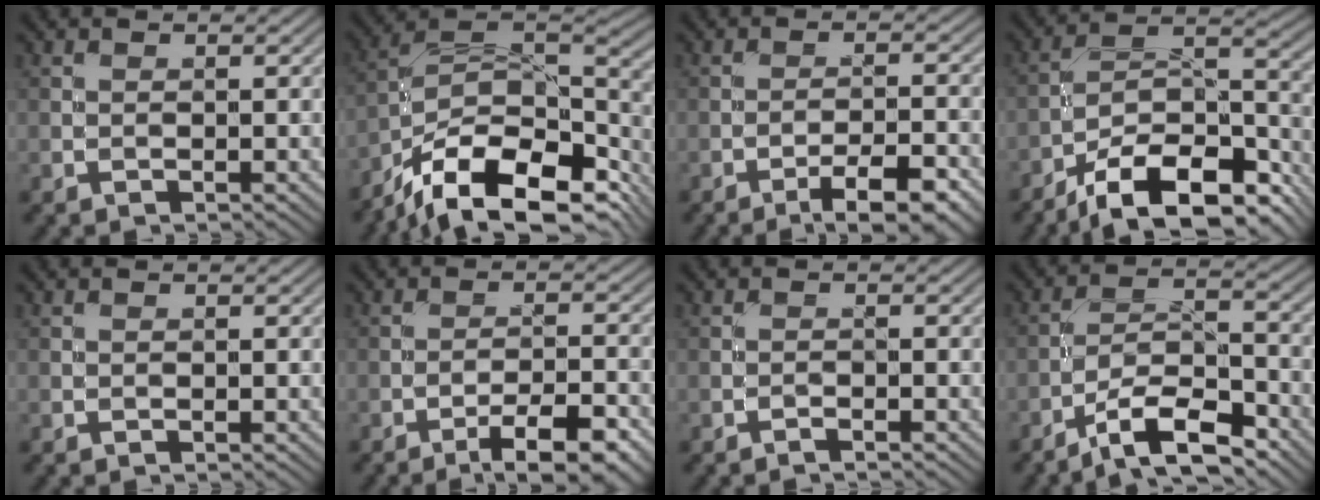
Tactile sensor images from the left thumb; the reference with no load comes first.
{"total": 16.6, "force": [-10.6, 7.4, 10.4], "torque": [-0.216, -0.025, -0.175]}
{"total": 6.4, "force": [-4.3, 1.4, 4.6], "torque": [-0.075, 0.008, -0.061]}
{"total": 16.0, "force": [-12.1, 5.7, 8.8], "torque": [-0.166, -0.016, -0.180]}
{"total": 0.0}
{"total": 7.1, "force": [-4.7, 1.6, 5.1], "torque": [-0.082, 0.009, -0.068]}
{"total": 0.6, "force": [-0.6, -0.1, 0.0], "torque": [0.000, 0.000, -0.013]}
{"total": 9.5, "force": [-7.0, 2.6, 5.8], "torque": [-0.097, 0.008, -0.136]}